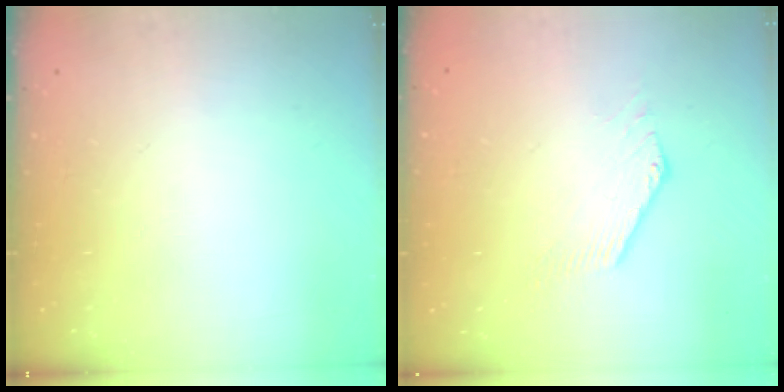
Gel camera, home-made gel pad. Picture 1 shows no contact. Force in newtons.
{"total": 0.6, "press": 0.3, "slide": 0.5}